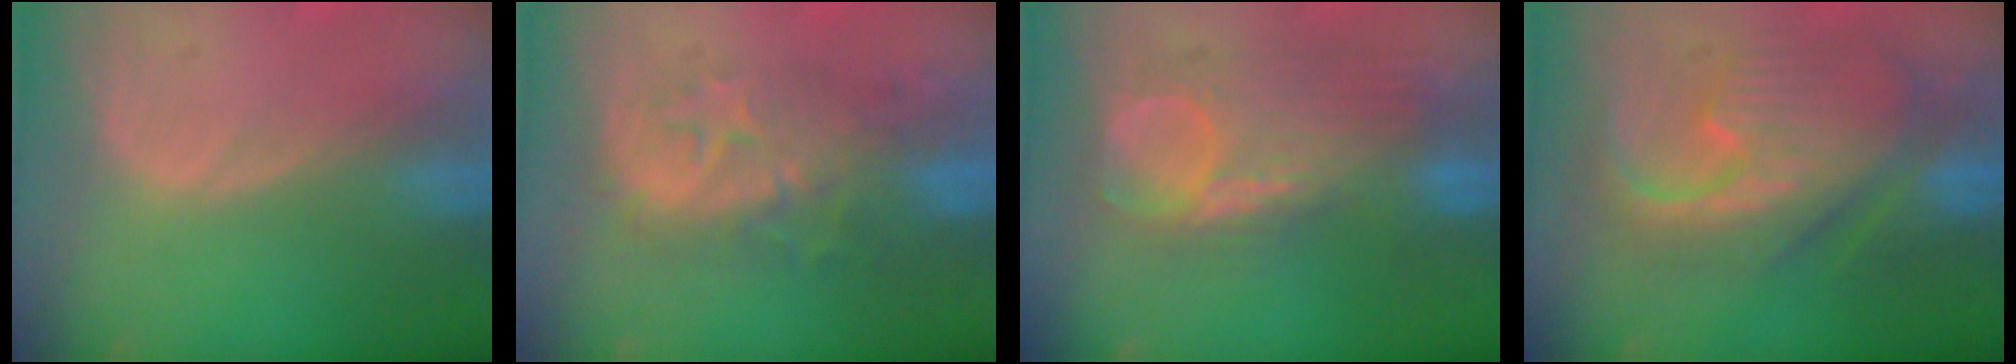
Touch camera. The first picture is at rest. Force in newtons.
{"total": 8.4, "press": 8.2, "slide": 1.6}
{"total": 9.1, "press": 9.0, "slide": 1.4}
{"total": 11.8, "press": 11.7, "slide": 1.2}